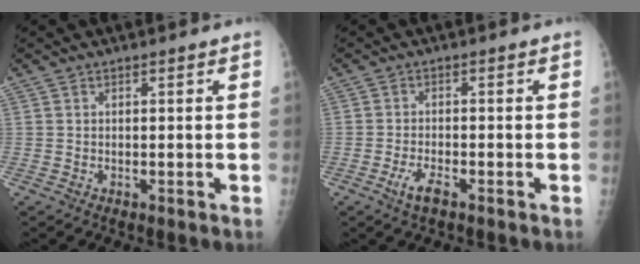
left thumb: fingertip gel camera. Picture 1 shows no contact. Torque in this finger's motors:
{"motor_torque": [-0.34, 0.34, 0.26, -0.02, 0.01]}